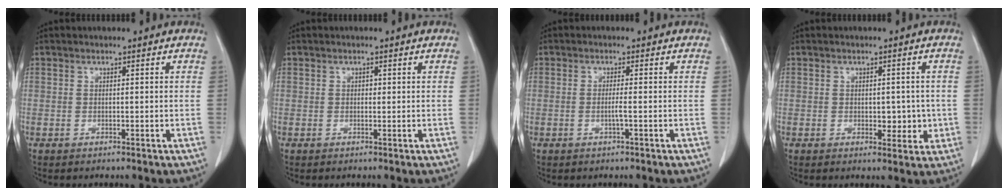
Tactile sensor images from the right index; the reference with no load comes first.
{"total": 0.5, "force": [0.1, 0.4, 0.3], "torque": [-0.002, 0.001, 0.002]}
{"total": 1.5, "force": [-0.4, -0.3, 1.4], "torque": [-0.026, 0.000, -0.007]}
{"total": 3.9, "force": [-0.4, 2.3, 3.0], "torque": [-0.026, 0.002, 0.003]}